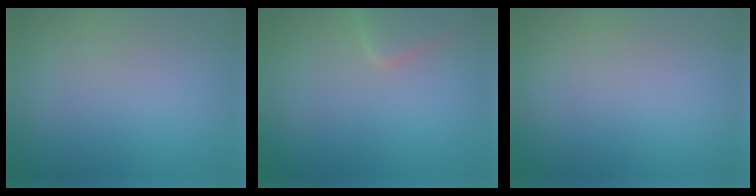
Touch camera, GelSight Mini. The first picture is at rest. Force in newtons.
{"total": 2.3, "press": 2.3, "slide": 0.1}
{"total": 0.0}